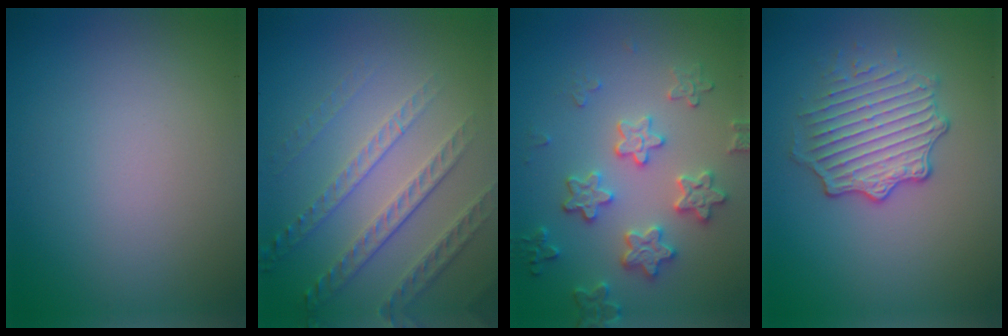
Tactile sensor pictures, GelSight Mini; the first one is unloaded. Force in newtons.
{"total": 4.8, "press": 3.4, "slide": 3.5}
{"total": 3.8, "press": 3.8, "slide": 0.7}
{"total": 4.4, "press": 3.4, "slide": 2.8}